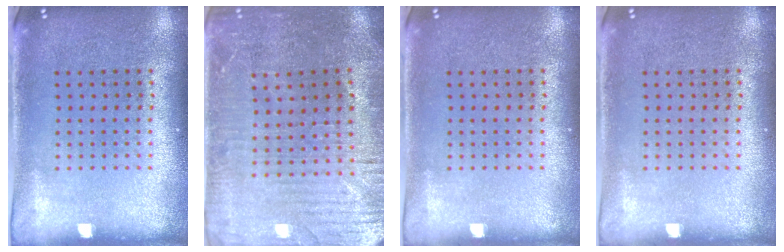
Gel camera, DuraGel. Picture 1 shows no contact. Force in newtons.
{"total": 1.6, "press": 1.5, "slide": 0.5}
{"total": 0.0}
{"total": 0.0}